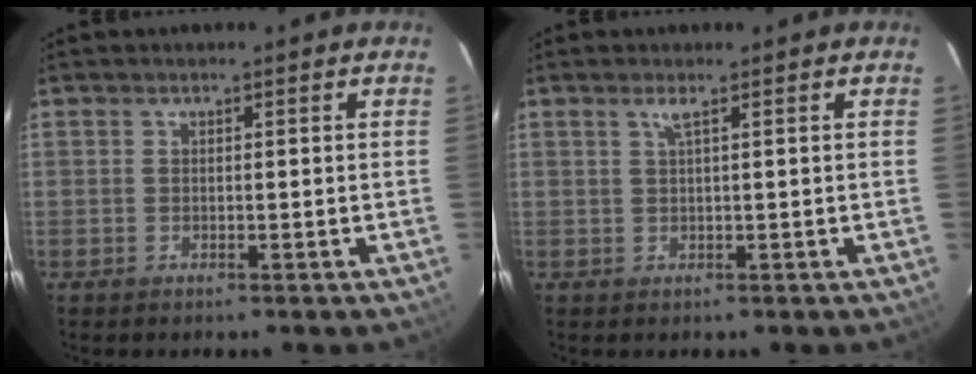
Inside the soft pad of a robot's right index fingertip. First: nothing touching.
{"total": 1.2, "force": [0.5, -0.4, 1.0], "torque": [-0.018, 0.001, 0.009]}